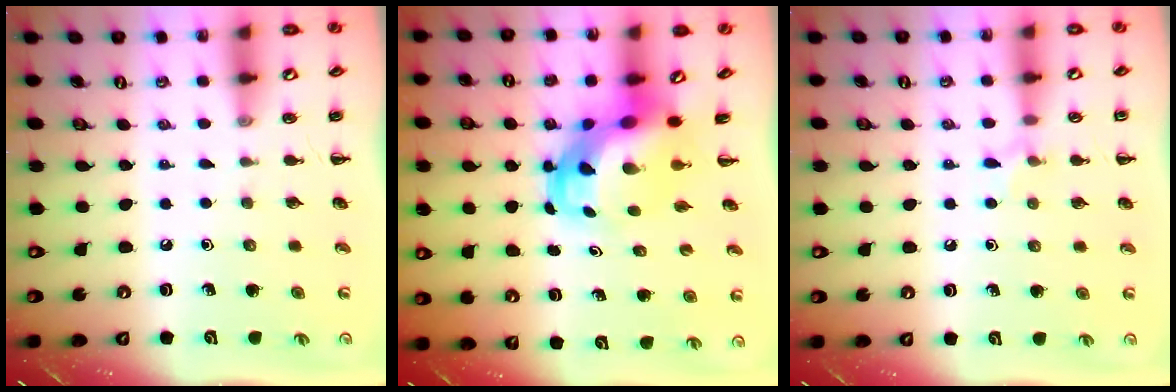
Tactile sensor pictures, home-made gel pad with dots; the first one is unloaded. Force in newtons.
{"total": 5.4, "press": 5.1, "slide": 1.8}
{"total": 5.8, "press": 5.5, "slide": 2.0}